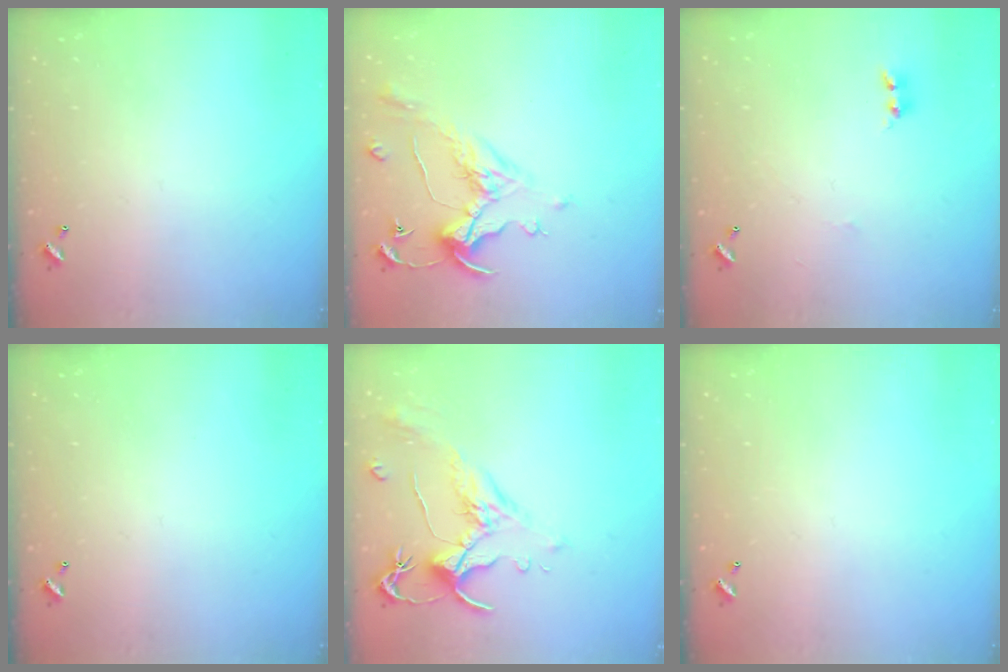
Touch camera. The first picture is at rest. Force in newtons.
{"total": 0.9, "press": 0.7, "slide": 0.5}
{"total": 1.2, "press": 1.1, "slide": 0.5}
{"total": 0.0}
{"total": 1.8, "press": 1.3, "slide": 1.3}
{"total": 0.0}